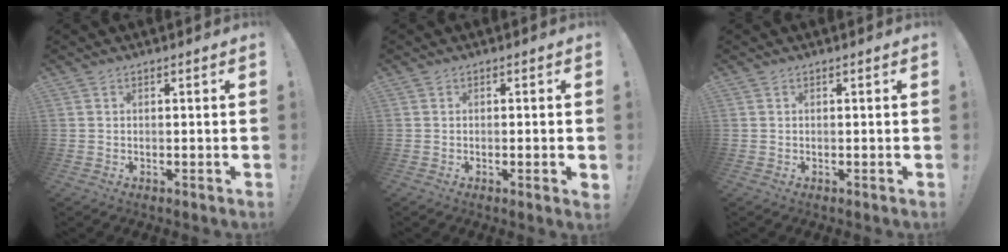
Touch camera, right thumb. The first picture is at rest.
{"total": 1.6, "force": [-0.3, 0.0, 1.6], "torque": [-0.031, 0.001, -0.004]}
{"total": 0.0}